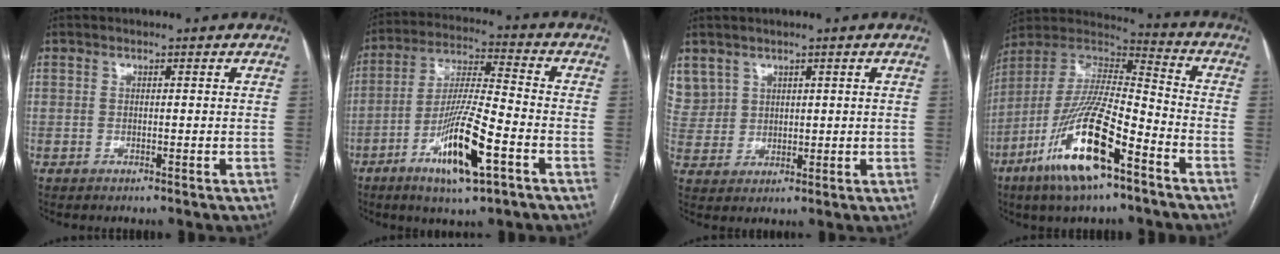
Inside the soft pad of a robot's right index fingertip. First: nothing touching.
{"total": 13.5, "force": [-6.0, 1.5, 12.0], "torque": [-0.229, -0.014, -0.106]}
{"total": 8.2, "force": [4.6, 6.7, 1.4], "torque": [-0.046, 0.022, 0.109]}
{"total": 18.8, "force": [-9.7, 3.7, 15.7], "torque": [-0.334, -0.026, -0.176]}